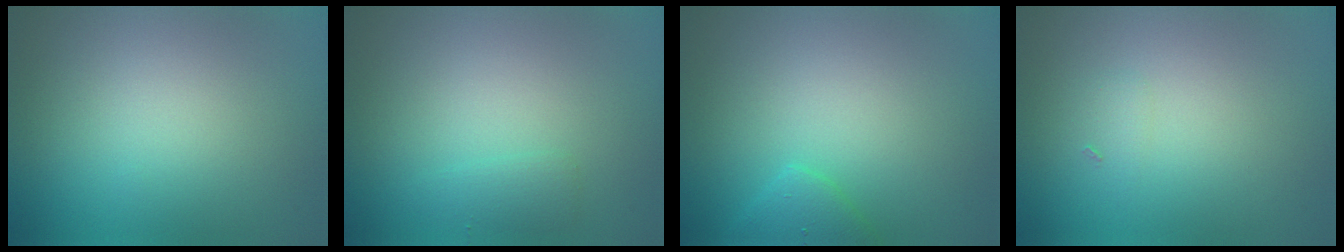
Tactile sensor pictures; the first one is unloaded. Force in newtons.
{"total": 1.0, "press": 1.0, "slide": 0.1}
{"total": 2.1, "press": 2.1, "slide": 0.1}
{"total": 0.7, "press": 0.7, "slide": 0.0}